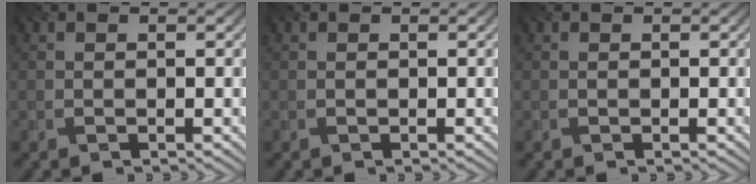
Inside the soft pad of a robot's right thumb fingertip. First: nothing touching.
{"total": 0.0}
{"total": 0.0}